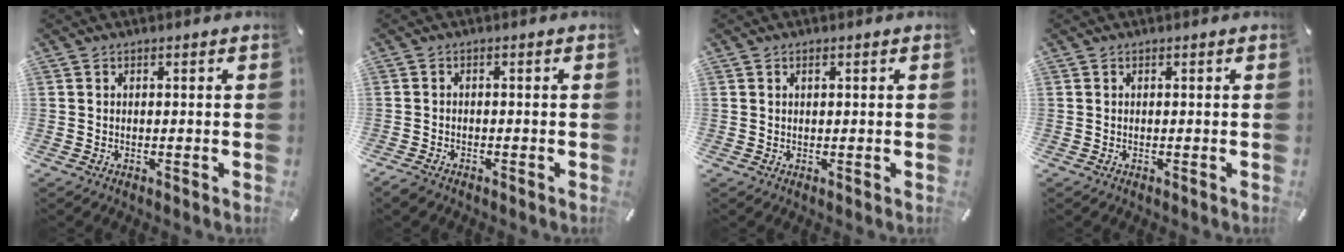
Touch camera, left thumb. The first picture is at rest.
{"total": 1.7, "force": [-1.5, 0.6, 0.4], "torque": [-0.015, 0.004, -0.033]}
{"total": 0.9, "force": [0.4, 0.4, 0.7], "torque": [-0.014, 0.004, 0.006]}
{"total": 0.0}